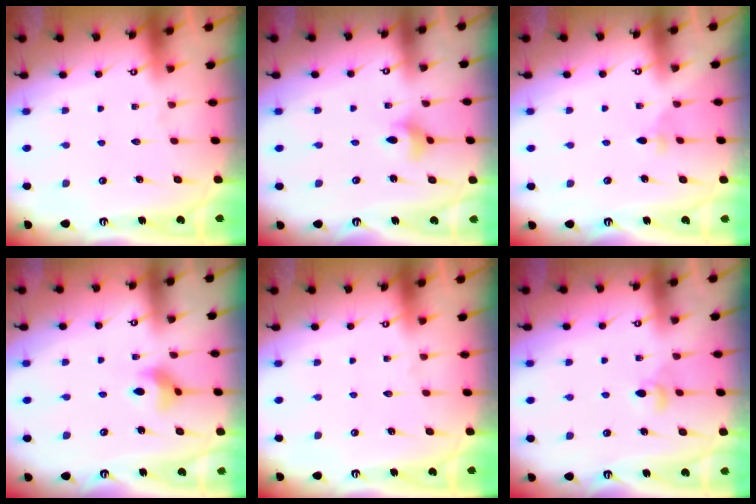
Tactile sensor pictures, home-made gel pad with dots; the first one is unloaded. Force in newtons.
{"total": 3.6, "press": 3.6, "slide": 0.3}
{"total": 3.0, "press": 2.9, "slide": 0.5}
{"total": 5.2, "press": 5.1, "slide": 0.7}
{"total": 0.0}
{"total": 3.9, "press": 3.8, "slide": 0.7}